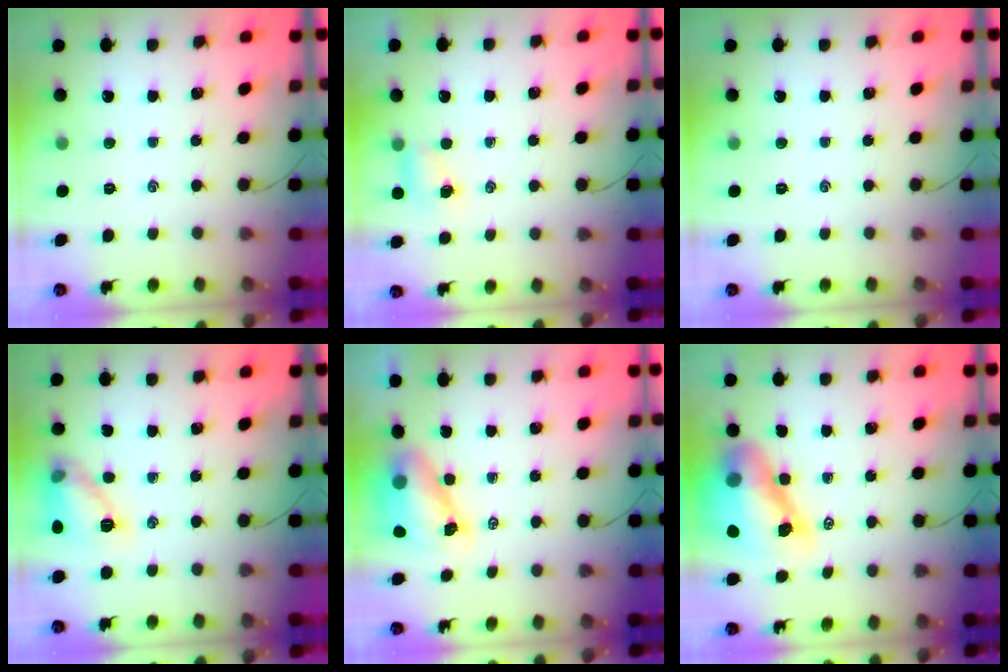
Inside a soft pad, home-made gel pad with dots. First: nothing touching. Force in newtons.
{"total": 4.0, "press": 4.0, "slide": 0.7}
{"total": 0.0}
{"total": 11.8, "press": 11.8, "slide": 0.2}
{"total": 8.2, "press": 8.0, "slide": 1.5}
{"total": 16.0, "press": 15.3, "slide": 4.6}